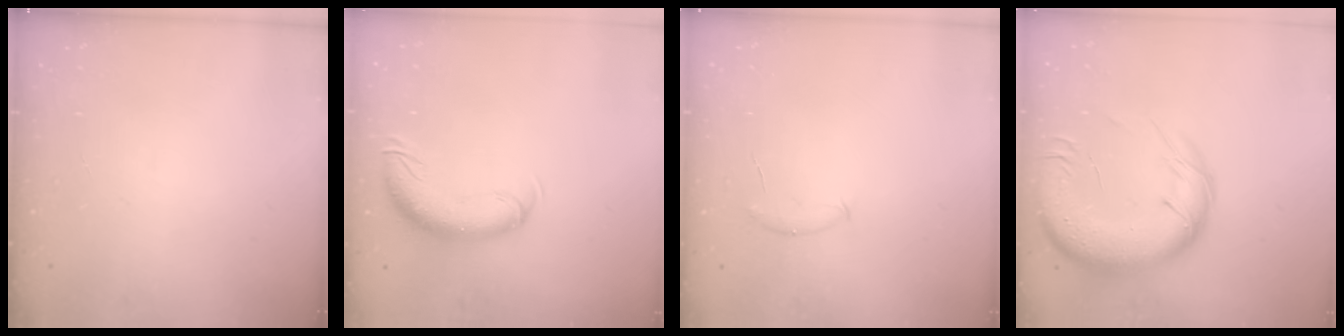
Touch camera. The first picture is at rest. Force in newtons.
{"total": 11.2, "press": 10.8, "slide": 2.9}
{"total": 5.8, "press": 5.7, "slide": 1.2}
{"total": 22.3, "press": 21.7, "slide": 5.0}